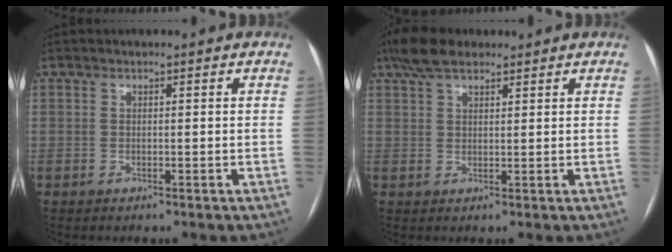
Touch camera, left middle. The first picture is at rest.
{"total": 5.8, "force": [4.3, 2.2, 3.1], "torque": [-0.068, 0.027, 0.082]}